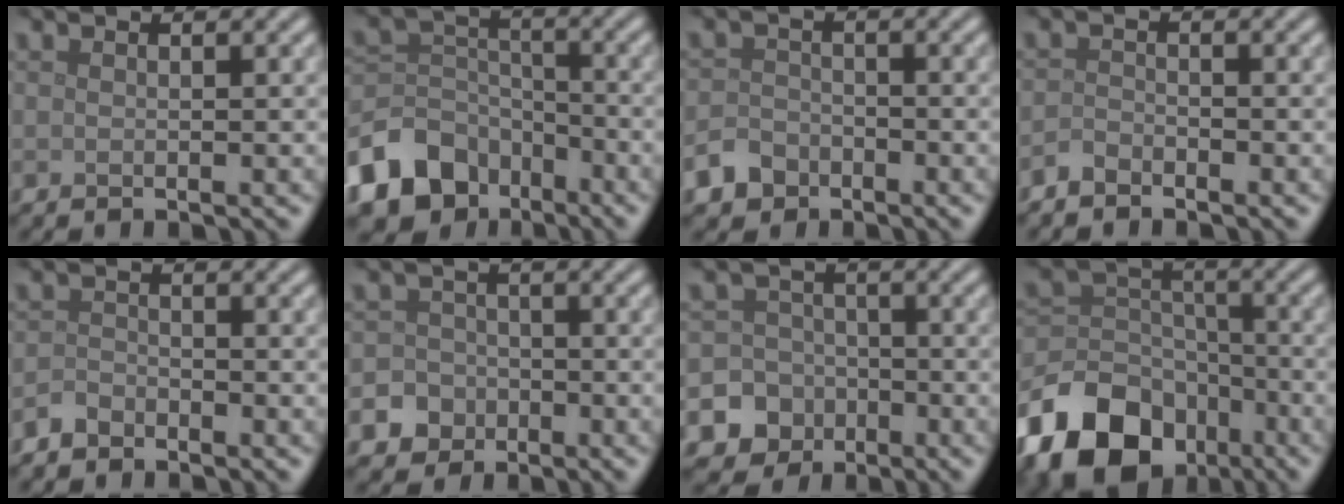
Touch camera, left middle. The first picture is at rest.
{"total": 8.9, "force": [-5.5, 6.4, 2.9], "torque": [-0.057, -0.003, -0.113]}
{"total": 3.0, "force": [-2.1, 2.1, 0.7], "torque": [-0.010, -0.004, -0.044]}
{"total": 1.3, "force": [-1.2, 0.5, 0.3], "torque": [-0.006, 0.002, -0.028]}
{"total": 1.6, "force": [-1.3, 0.7, 0.3], "torque": [-0.003, 0.004, -0.031]}
{"total": 5.1, "force": [-2.7, 4.2, 0.7], "torque": [0.008, -0.010, -0.064]}
{"total": 8.7, "force": [-4.2, 7.6, 1.0], "torque": [-0.004, -0.026, -0.090]}
{"total": 12.1, "force": [-7.1, 8.2, 5.3], "torque": [-0.118, -0.005, -0.137]}